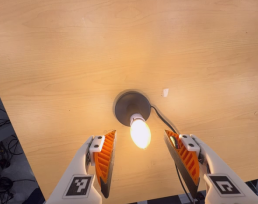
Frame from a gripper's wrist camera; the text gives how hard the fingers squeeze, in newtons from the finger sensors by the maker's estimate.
{"total": 0.0}